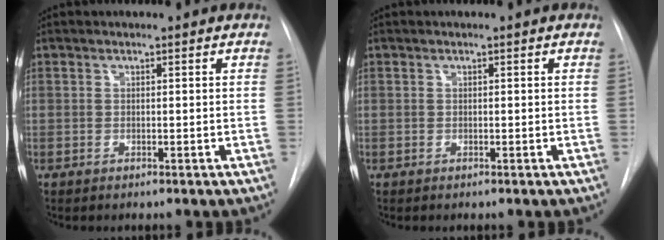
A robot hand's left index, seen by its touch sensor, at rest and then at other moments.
{"total": 0.0}